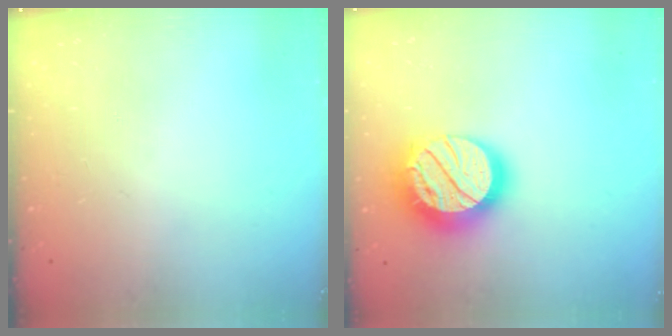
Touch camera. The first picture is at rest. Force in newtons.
{"total": 22.4, "press": 22.4, "slide": 1.9}